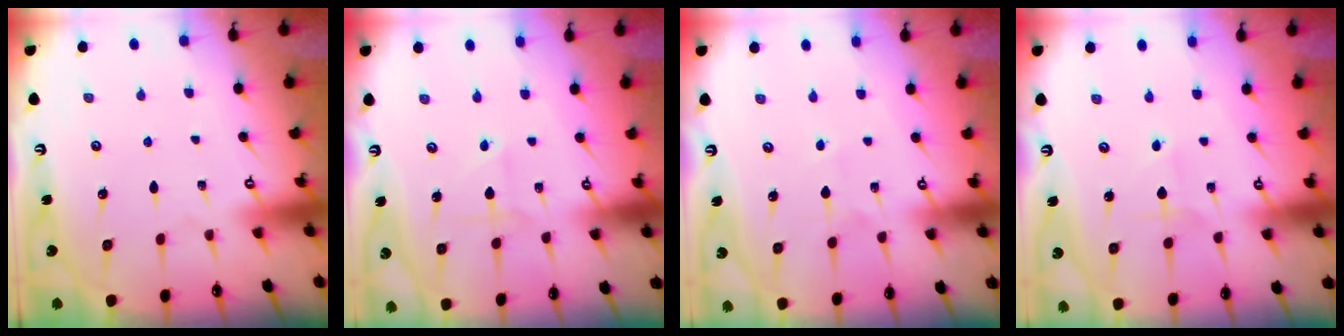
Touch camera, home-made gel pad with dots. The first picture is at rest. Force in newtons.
{"total": 2.5, "press": 2.3, "slide": 0.9}
{"total": 2.2, "press": 2.0, "slide": 0.8}
{"total": 2.3, "press": 2.3, "slide": 0.2}